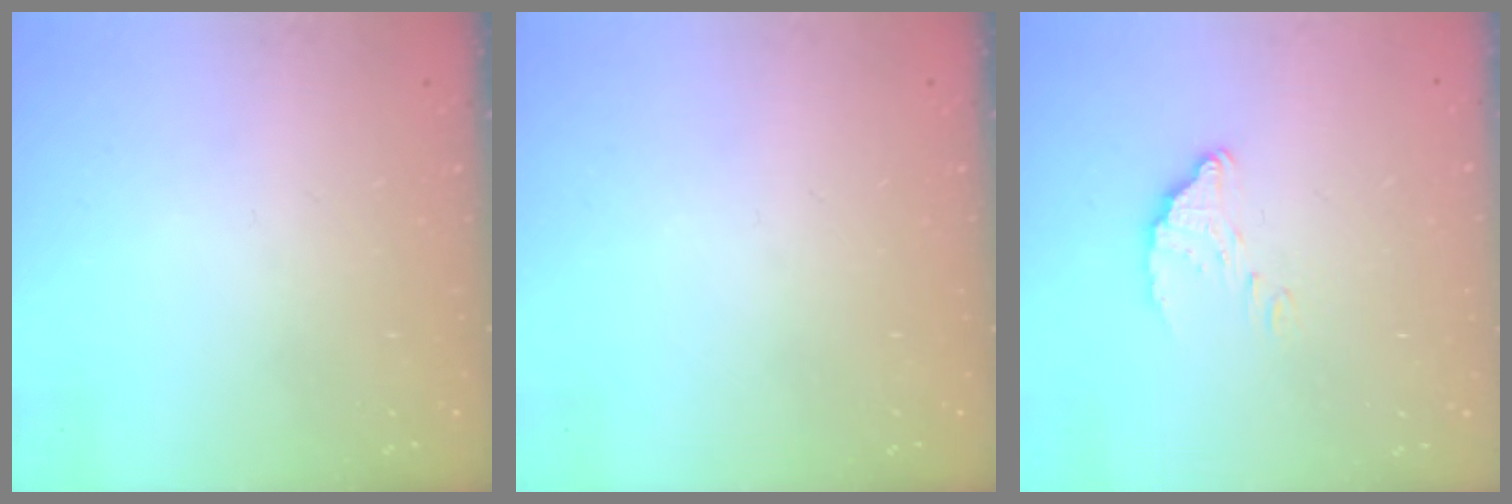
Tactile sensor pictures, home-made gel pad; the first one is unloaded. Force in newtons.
{"total": 0.0}
{"total": 4.7, "press": 4.7, "slide": 0.3}